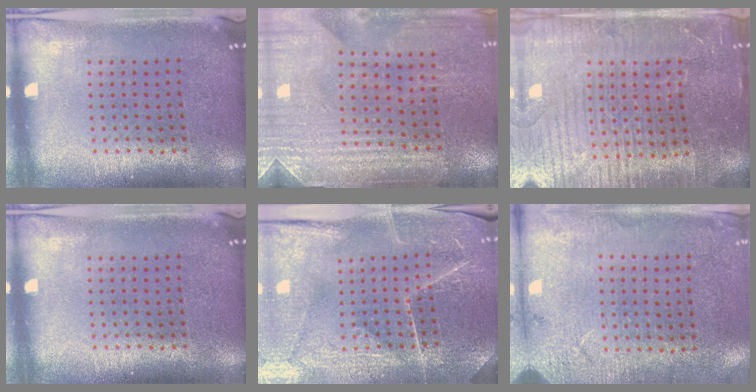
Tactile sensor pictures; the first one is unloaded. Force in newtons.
{"total": 3.5, "press": 3.5, "slide": 0.1}
{"total": 4.3, "press": 4.1, "slide": 1.5}
{"total": 0.0}
{"total": 4.1, "press": 4.0, "slide": 1.0}
{"total": 2.6, "press": 2.4, "slide": 0.9}